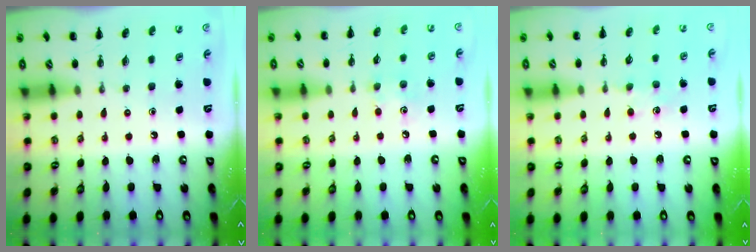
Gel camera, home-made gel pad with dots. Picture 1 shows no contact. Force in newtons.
{"total": 5.5, "press": 5.3, "slide": 1.3}
{"total": 6.5, "press": 6.3, "slide": 1.7}